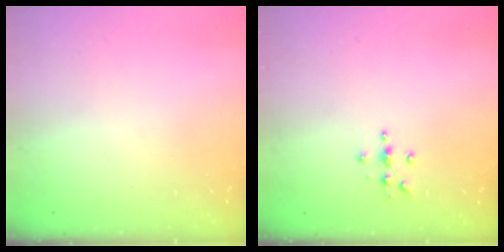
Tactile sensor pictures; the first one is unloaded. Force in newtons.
{"total": 4.3, "press": 4.3, "slide": 0.5}